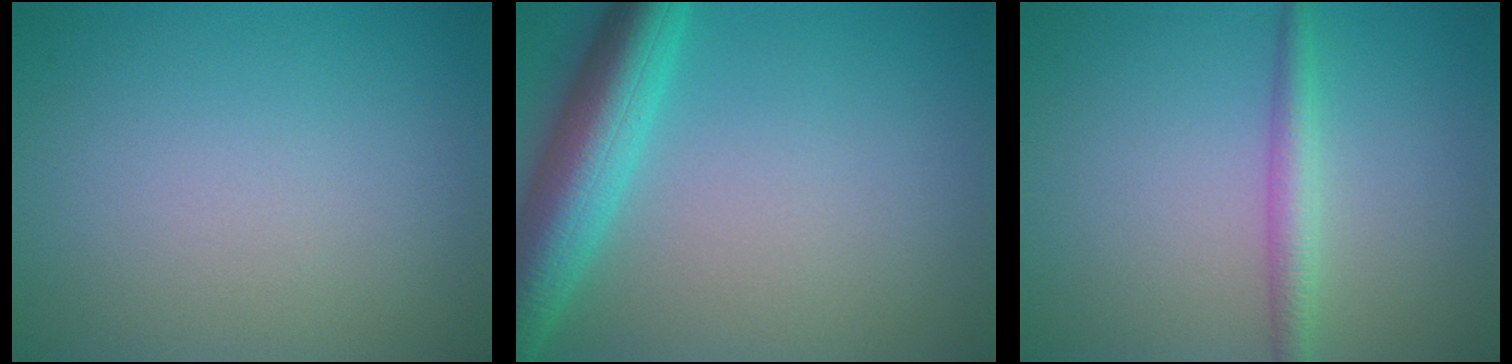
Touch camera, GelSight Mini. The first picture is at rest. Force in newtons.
{"total": 7.0, "press": 6.9, "slide": 0.4}
{"total": 2.2, "press": 2.2, "slide": 0.0}